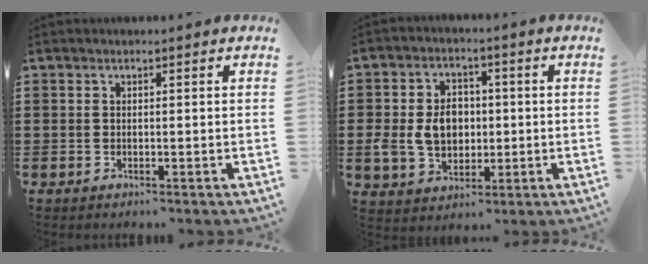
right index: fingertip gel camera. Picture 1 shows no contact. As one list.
[{"total": 7.8, "force": [-0.2, 6.0, 5.0], "torque": [-0.118, 0.008, -0.009]}]